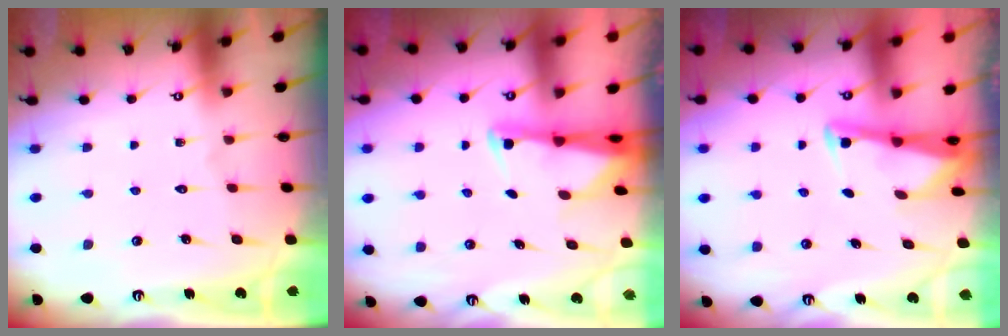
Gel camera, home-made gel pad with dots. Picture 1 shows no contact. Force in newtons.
{"total": 2.5, "press": 2.5, "slide": 0.5}
{"total": 3.1, "press": 3.1, "slide": 0.3}